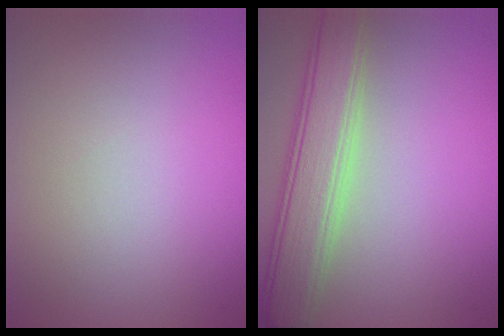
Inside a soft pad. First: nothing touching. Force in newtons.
{"total": 5.6, "press": 5.6, "slide": 0.3}